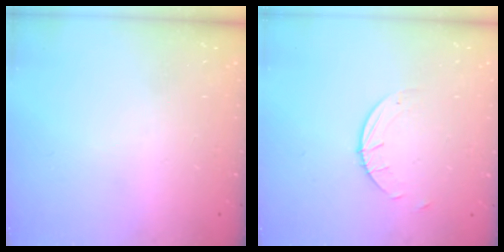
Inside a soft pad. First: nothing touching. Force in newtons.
{"total": 2.7, "press": 2.7, "slide": 0.3}